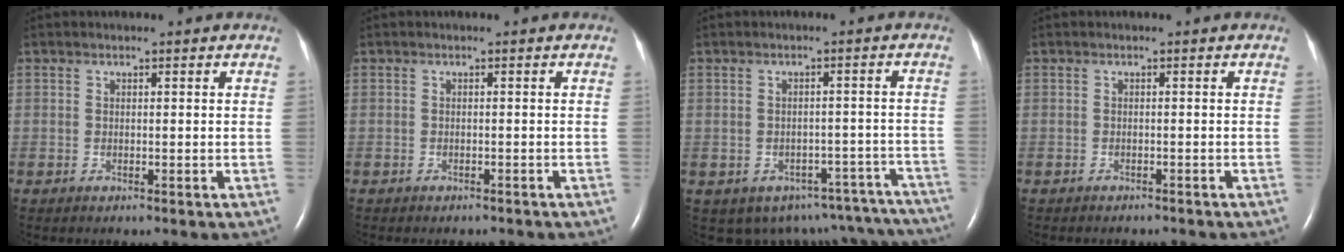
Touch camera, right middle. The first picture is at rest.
{"total": 2.2, "force": [-2.0, 0.8, 0.6], "torque": [-0.014, -0.003, -0.020]}
{"total": 16.3, "force": [-13.9, 7.4, 4.1], "torque": [-0.032, 0.037, -0.145]}
{"total": 3.4, "force": [-3.1, 1.0, 1.1], "torque": [-0.017, -0.004, -0.033]}